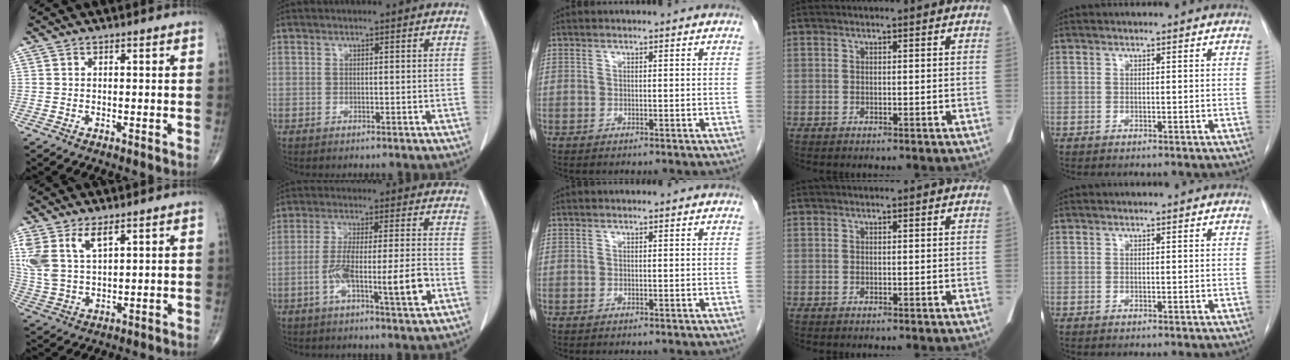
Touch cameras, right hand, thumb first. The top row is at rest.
{"thumb": {"total": 9.5, "force": [4.7, 4.5, 6.8], "torque": [-0.153, -0.009, 0.104]}, "index": {"total": 10.9, "force": [-3.5, 1.1, 10.2], "torque": [-0.178, 0.005, -0.058]}}